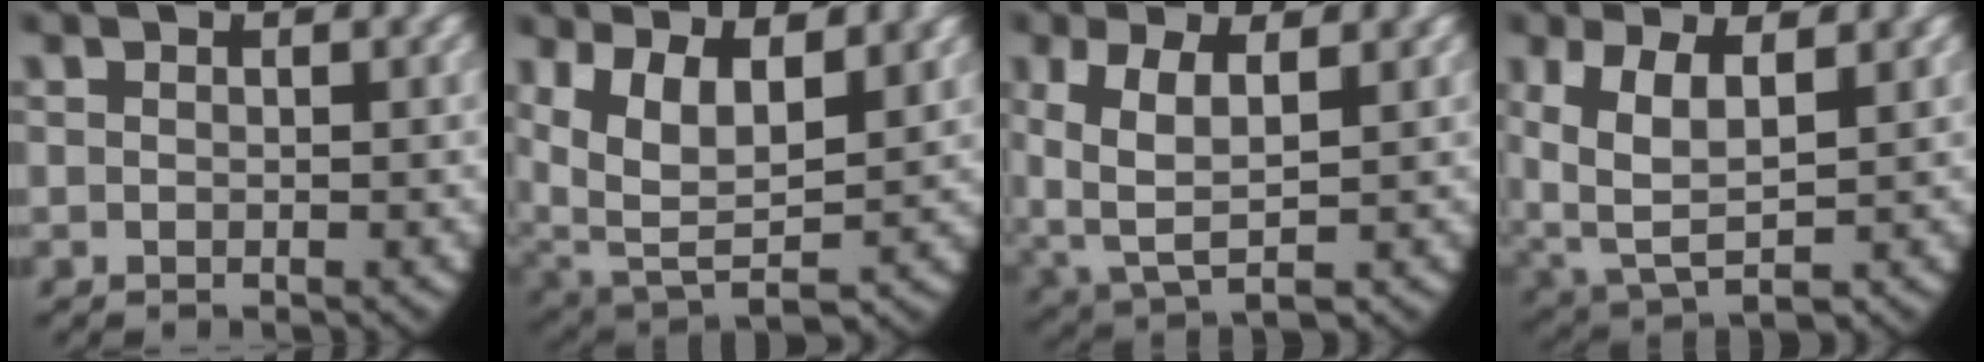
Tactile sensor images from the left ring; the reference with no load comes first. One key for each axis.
{"total": 11.3, "fx": 1.5, "fy": 8.6, "fz": 7.1, "tx": -0.189, "ty": -0.054, "tz": 0.043}
{"total": 6.8, "fx": 0.0, "fy": 4.4, "fz": 5.2, "tx": -0.119, "ty": -0.026, "tz": 0.021}
{"total": 8.1, "fx": 0.3, "fy": 5.6, "fz": 5.7, "tx": -0.142, "ty": -0.043, "tz": 0.033}